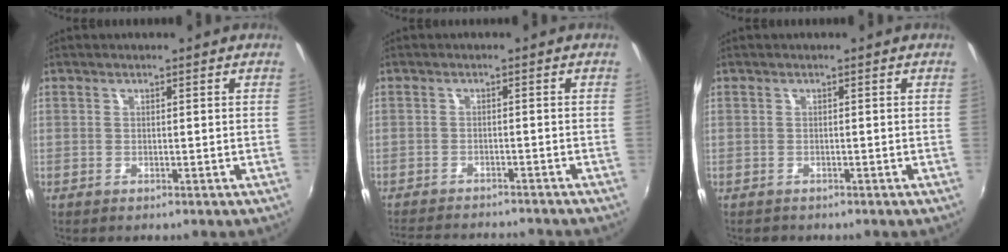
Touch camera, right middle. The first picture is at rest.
{"total": 10.2, "force": [-9.4, 1.6, 3.6], "torque": [-0.087, -0.009, -0.142]}
{"total": 1.0, "force": [-0.8, 0.6, 0.0], "torque": [-0.003, -0.002, -0.012]}